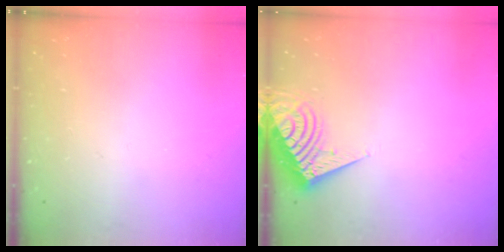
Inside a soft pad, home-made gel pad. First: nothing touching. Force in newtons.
{"total": 11.4, "press": 11.3, "slide": 1.5}